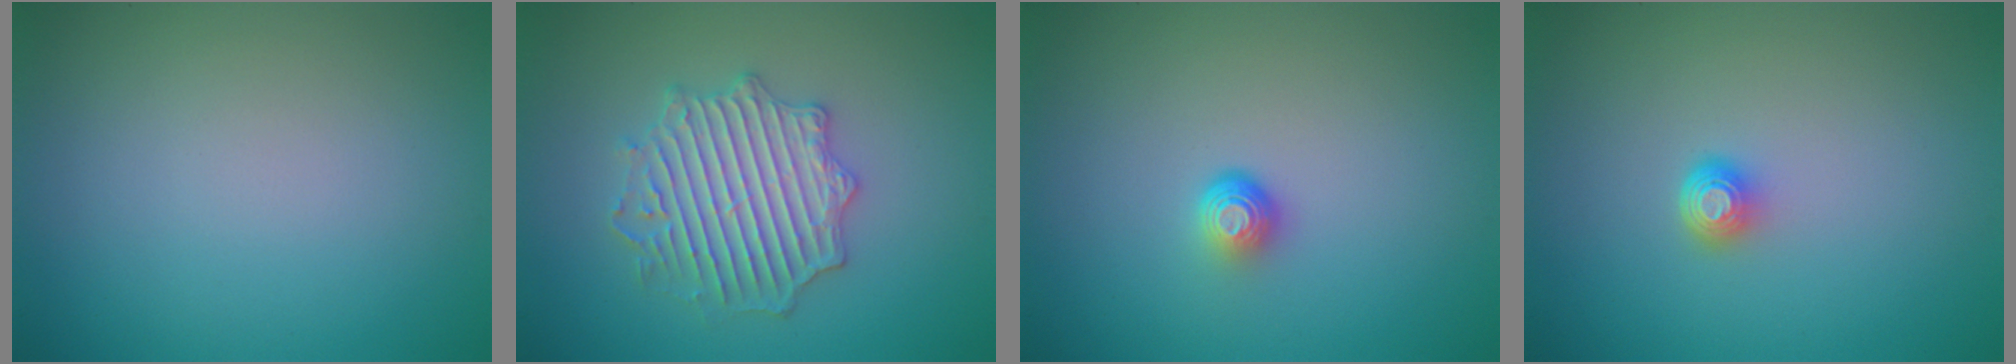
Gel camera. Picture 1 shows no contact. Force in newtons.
{"total": 4.1, "press": 4.1, "slide": 0.6}
{"total": 1.7, "press": 1.1, "slide": 1.3}
{"total": 1.6, "press": 1.2, "slide": 1.0}